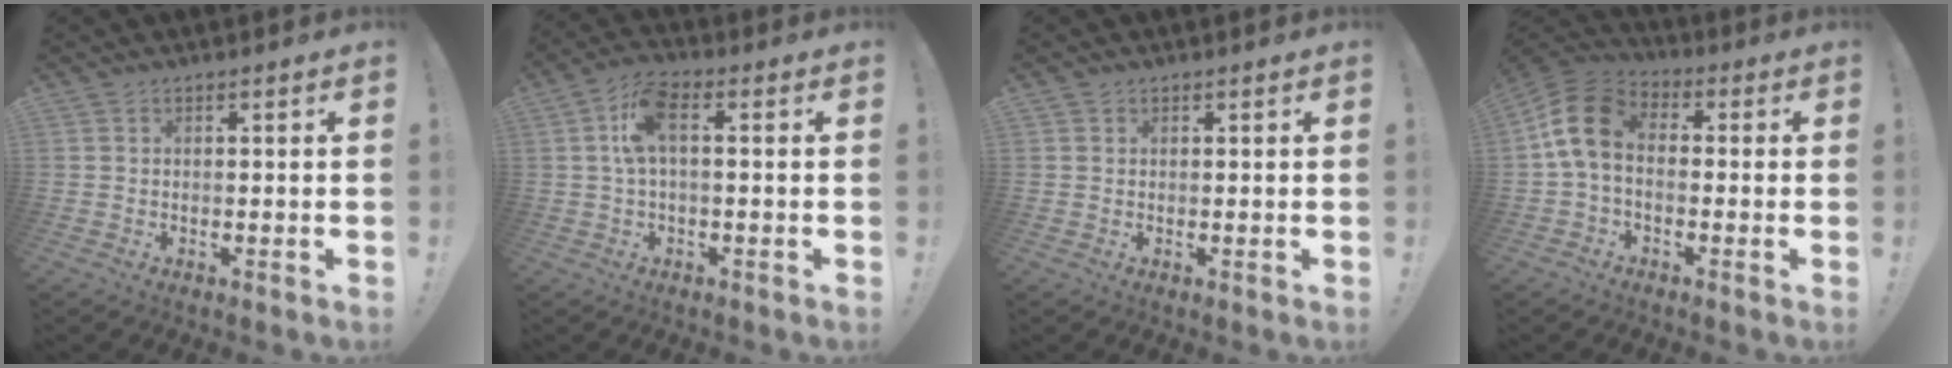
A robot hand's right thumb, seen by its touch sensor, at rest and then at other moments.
{"total": 8.9, "force": [1.0, 3.9, 8.0], "torque": [-0.163, 0.007, 0.020]}
{"total": 0.6, "force": [0.3, 0.4, -0.1], "torque": [0.010, -0.003, 0.005]}
{"total": 11.9, "force": [0.7, 7.9, 8.9], "torque": [-0.170, 0.020, 0.018]}